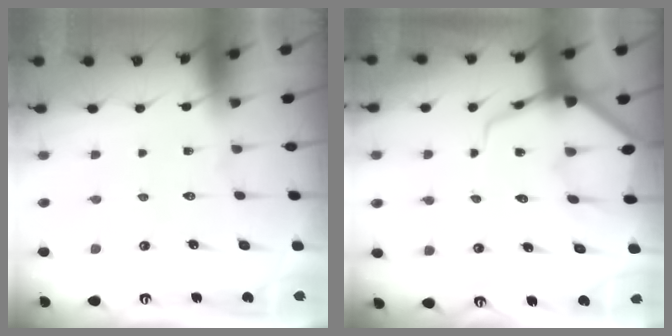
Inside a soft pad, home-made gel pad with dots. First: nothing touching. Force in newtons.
{"total": 8.1, "press": 8.1, "slide": 0.8}